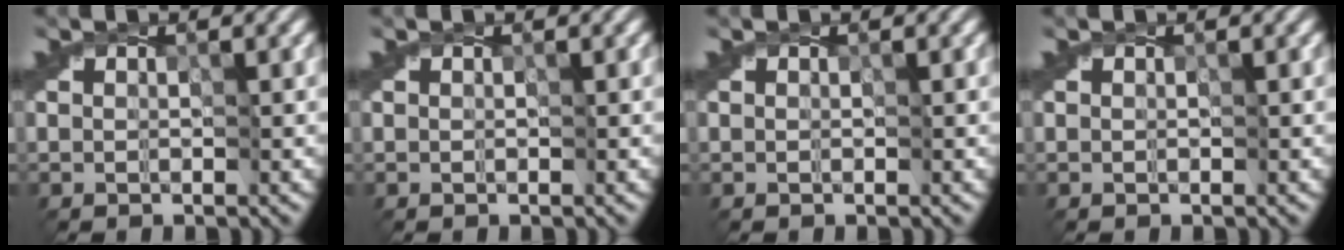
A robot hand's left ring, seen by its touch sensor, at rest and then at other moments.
{"total": 0.0}
{"total": 0.0}
{"total": 0.0}